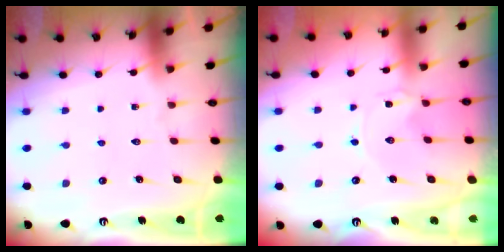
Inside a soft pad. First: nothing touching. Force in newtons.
{"total": 0.0}